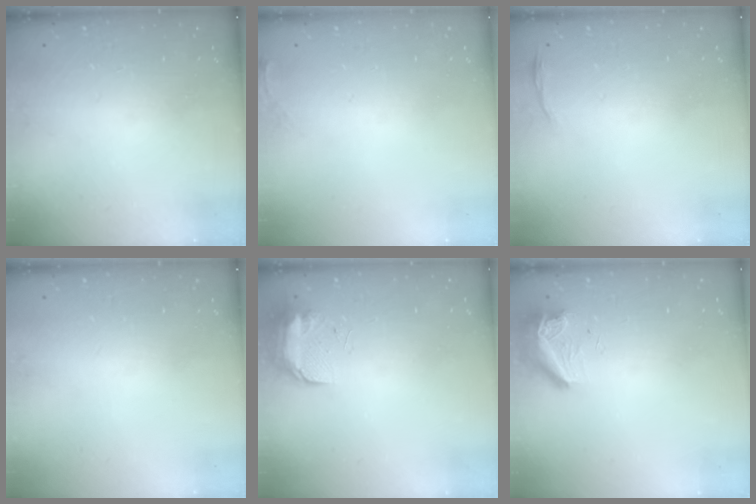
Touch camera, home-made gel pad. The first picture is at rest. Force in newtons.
{"total": 4.0, "press": 3.9, "slide": 0.6}
{"total": 3.6, "press": 3.5, "slide": 0.7}
{"total": 0.0}
{"total": 8.9, "press": 8.8, "slide": 1.1}
{"total": 8.3, "press": 8.3, "slide": 0.9}